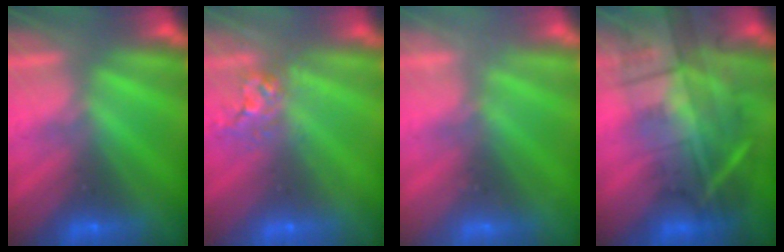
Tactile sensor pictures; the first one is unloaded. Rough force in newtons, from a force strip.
{"total": 2.7}
{"total": 2.1}
{"total": 7.0}